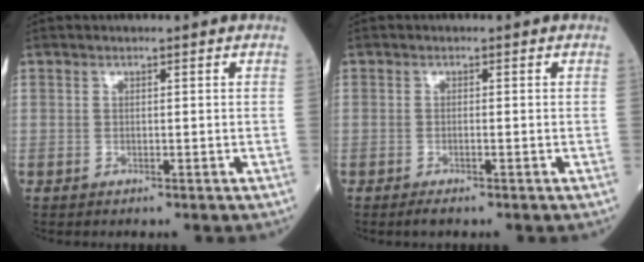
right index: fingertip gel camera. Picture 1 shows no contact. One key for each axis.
{"total": 1.5, "fx": -1.0, "fy": 0.1, "fz": 1.1, "tx": -0.025, "ty": -0.005, "tz": -0.018}